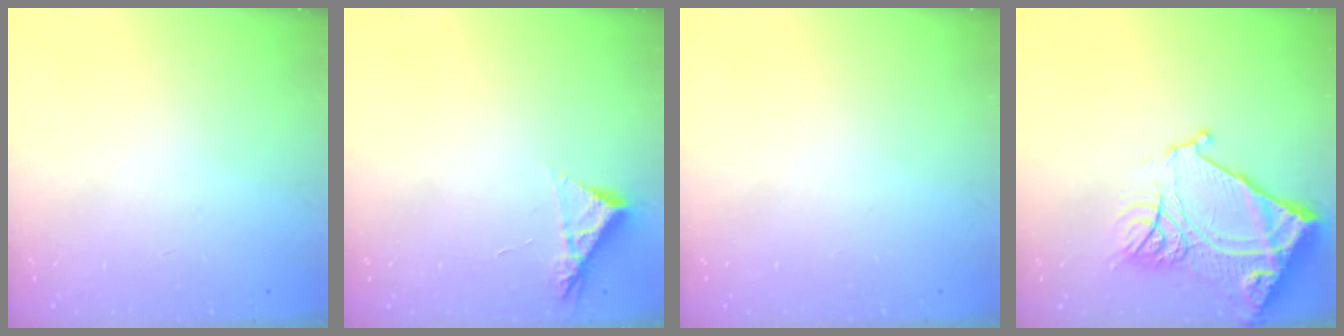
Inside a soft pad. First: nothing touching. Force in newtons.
{"total": 5.0, "press": 5.0, "slide": 0.8}
{"total": 0.0}
{"total": 18.5, "press": 18.4, "slide": 1.9}